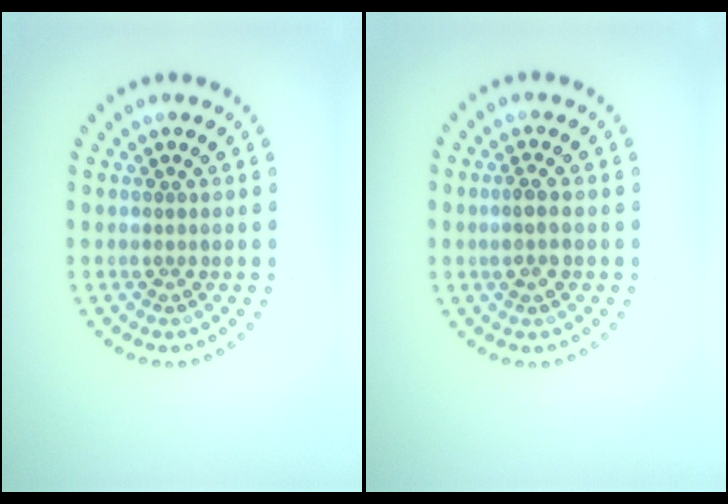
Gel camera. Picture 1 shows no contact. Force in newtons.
{"total": 1.6, "press": 1.5, "slide": 0.5}